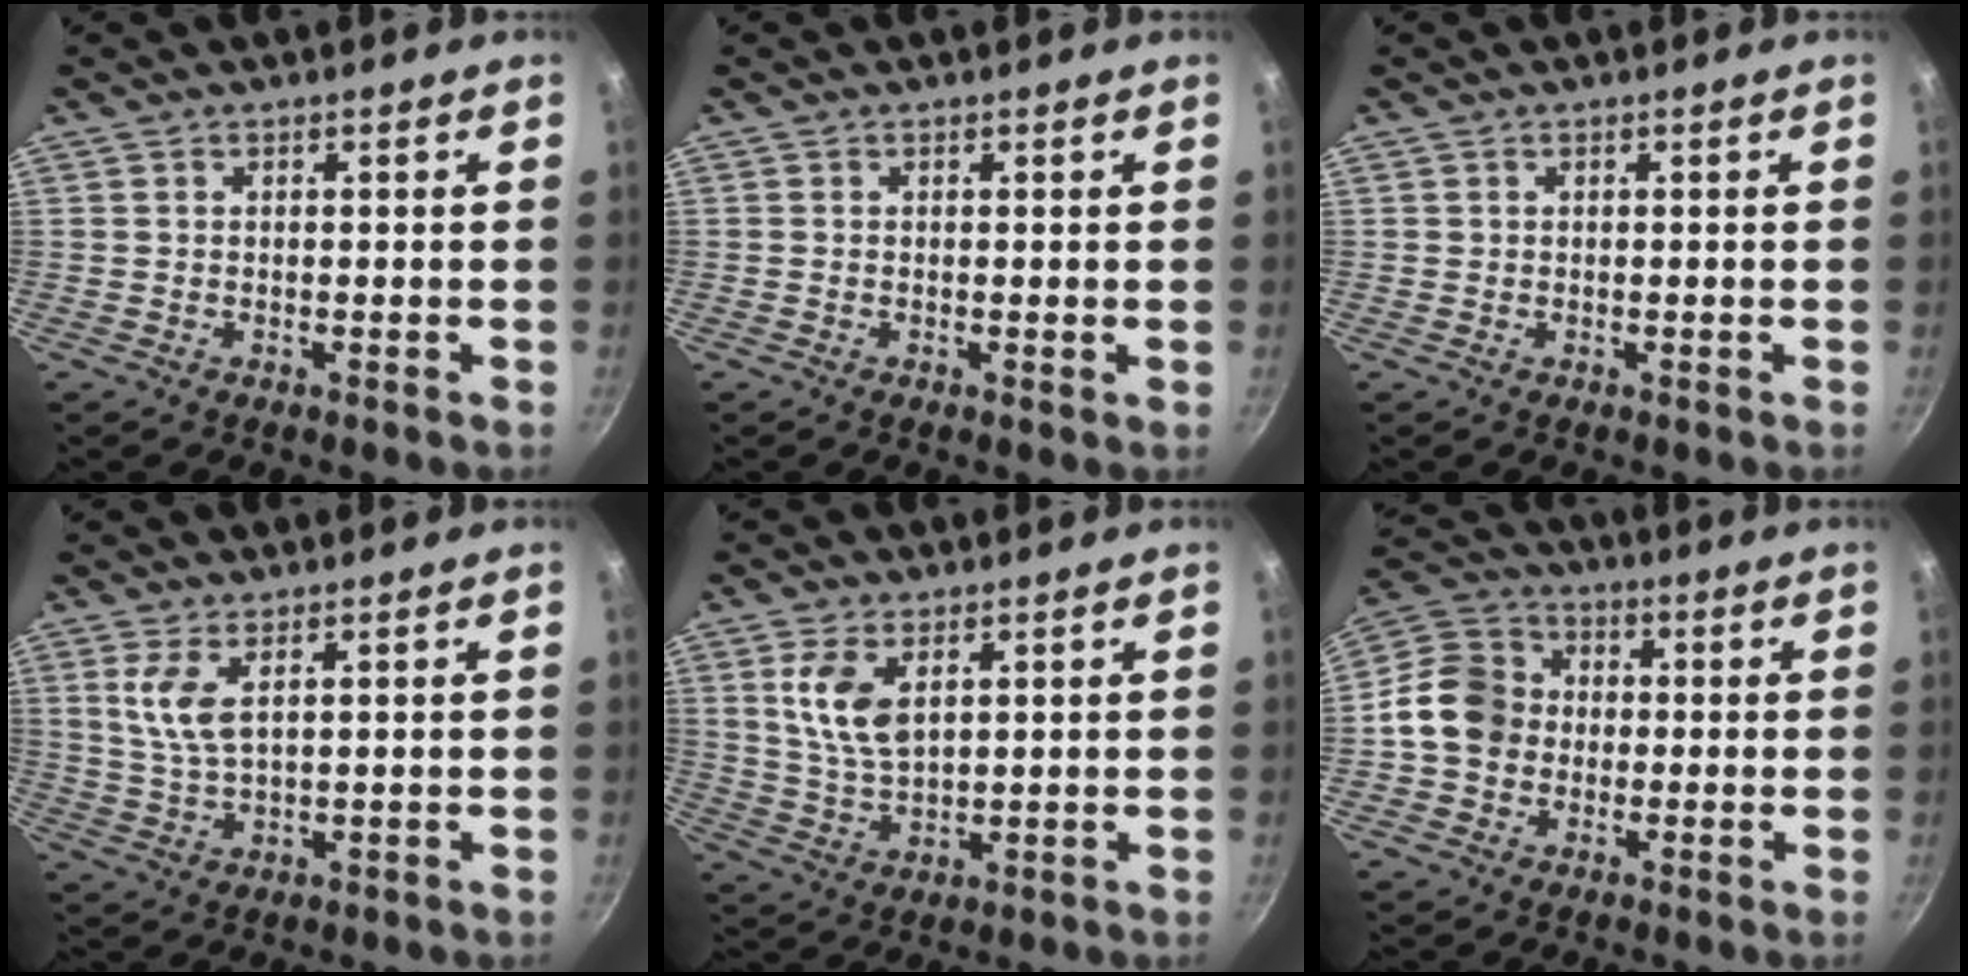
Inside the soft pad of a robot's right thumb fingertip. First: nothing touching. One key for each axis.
{"total": 0.0}
{"total": 0.0}
{"total": 5.8, "fx": 2.1, "fy": 2.4, "fz": 4.9, "tx": -0.099, "ty": -0.015, "tz": 0.047}
{"total": 8.2, "fx": 2.9, "fy": 4.4, "fz": 6.2, "tx": -0.119, "ty": -0.019, "tz": 0.061}
{"total": 11.4, "fx": -0.9, "fy": 9.7, "fz": 5.8, "tx": -0.076, "ty": 0.027, "tz": -0.038}